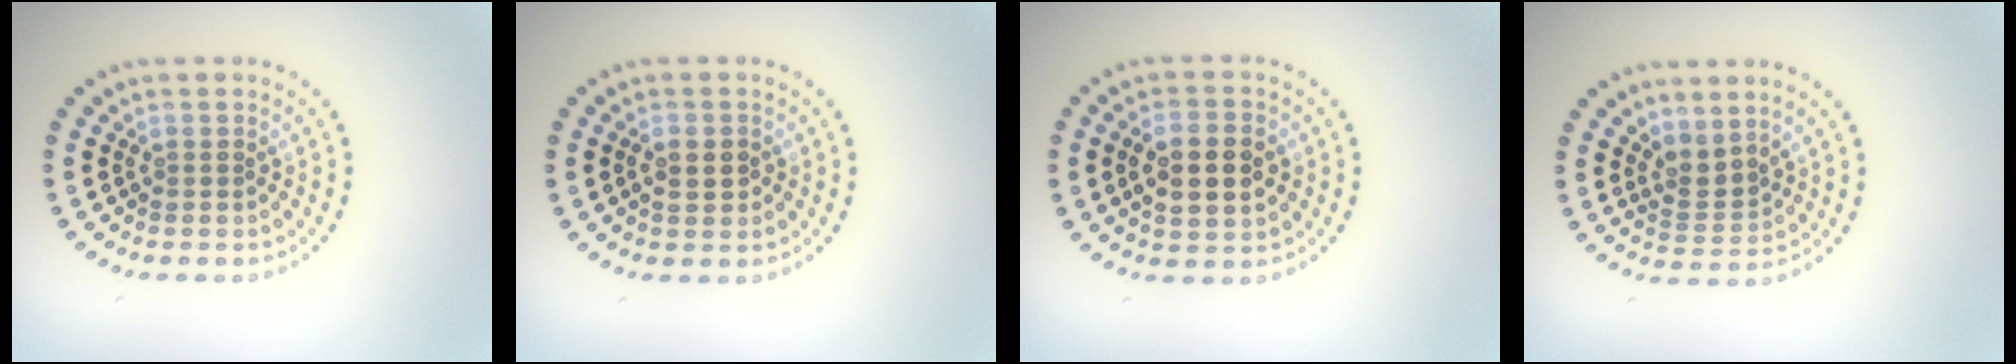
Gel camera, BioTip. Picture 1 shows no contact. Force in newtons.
{"total": 1.5, "press": 1.5, "slide": 0.2}
{"total": 4.1, "press": 4.0, "slide": 0.4}
{"total": 2.3, "press": 1.5, "slide": 1.7}